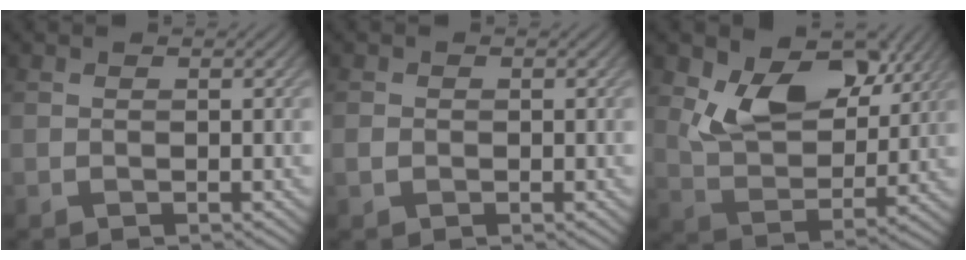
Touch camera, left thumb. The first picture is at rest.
{"total": 1.2, "force": [-0.2, 1.1, 0.5], "torque": [-0.011, -0.004, -0.009]}
{"total": 9.4, "force": [4.8, 5.7, 5.7], "torque": [-0.109, -0.017, 0.085]}